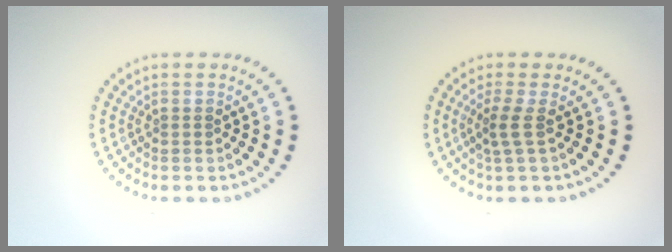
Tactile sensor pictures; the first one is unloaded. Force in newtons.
{"total": 1.8, "press": 1.1, "slide": 1.4}